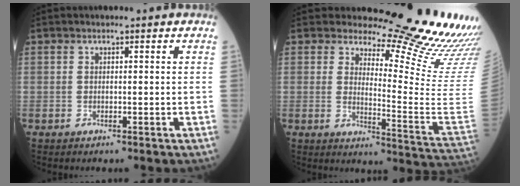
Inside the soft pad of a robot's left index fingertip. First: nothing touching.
{"total": 19.3, "force": [17.4, 0.6, 8.2], "torque": [-0.112, -0.149, 0.204]}